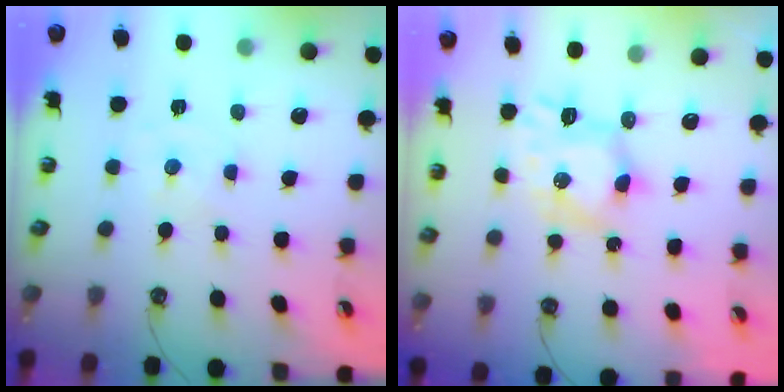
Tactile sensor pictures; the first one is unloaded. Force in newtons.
{"total": 7.7, "press": 7.7, "slide": 0.1}